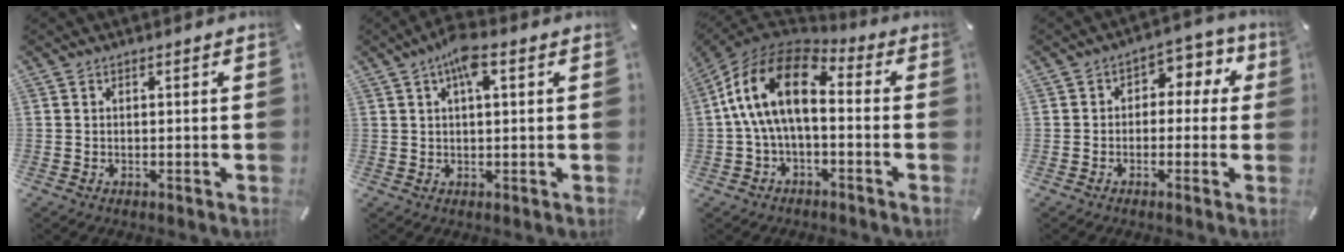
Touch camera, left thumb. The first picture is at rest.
{"total": 6.1, "force": [2.5, 2.0, 5.2], "torque": [-0.100, 0.006, 0.040]}
{"total": 15.9, "force": [0.7, 9.0, 13.1], "torque": [-0.275, 0.014, 0.006]}
{"total": 5.9, "force": [0.2, 4.7, 3.6], "torque": [-0.047, 0.010, -0.004]}